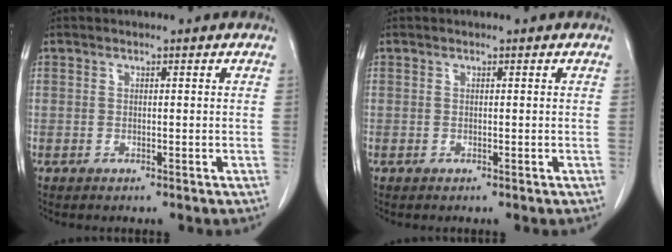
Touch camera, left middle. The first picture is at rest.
{"total": 0.0}